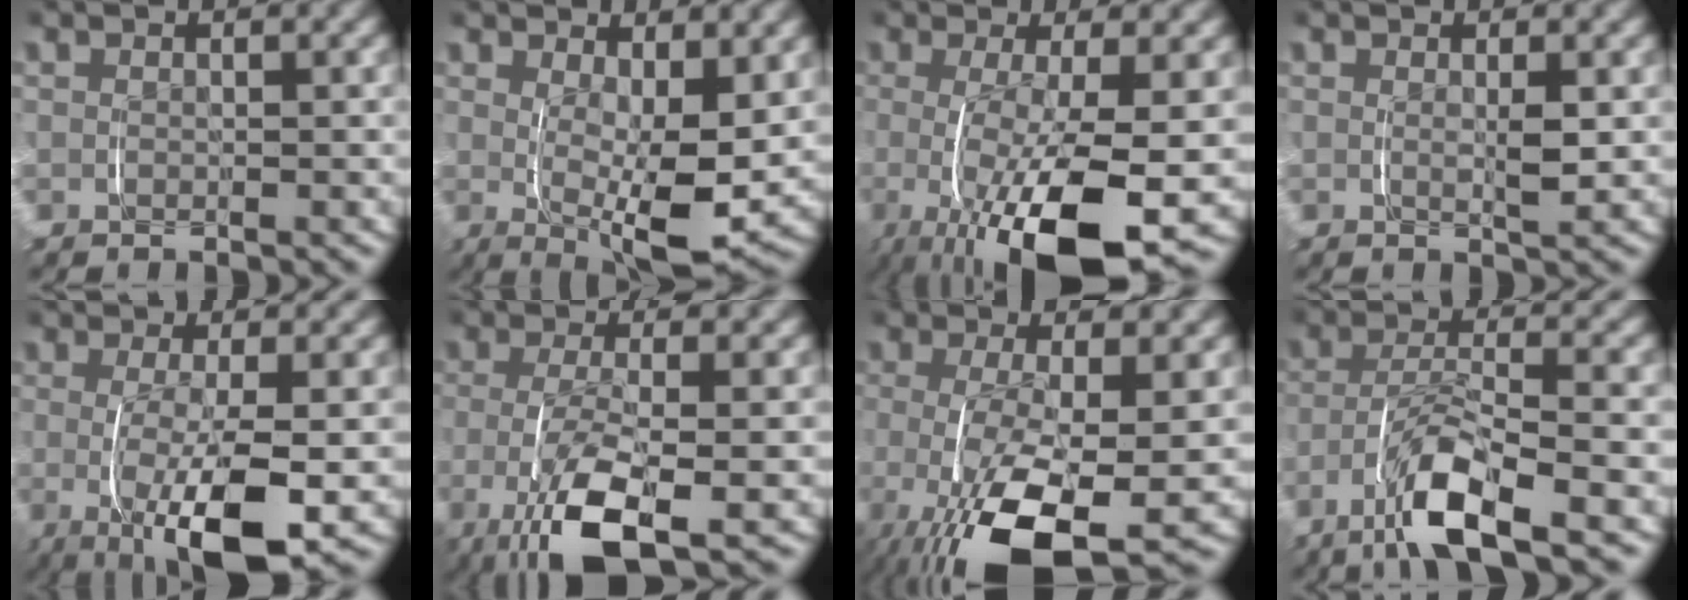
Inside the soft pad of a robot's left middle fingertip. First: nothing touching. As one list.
[{"total": 7.4, "force": [0.0, 2.7, 6.9], "torque": [-0.112, -0.029, 0.007]}, {"total": 11.4, "force": [-1.9, 4.1, 10.5], "torque": [-0.176, -0.014, -0.020]}, {"total": 1.4, "force": [0.3, 0.1, 1.4], "torque": [-0.025, -0.009, 0.009]}, {"total": 8.0, "force": [-1.2, 2.2, 7.6], "torque": [-0.123, -0.009, -0.015]}, {"total": 6.6, "force": [-1.8, 2.1, 6.0], "torque": [-0.119, -0.012, -0.025]}, {"total": 7.5, "force": [-1.8, 2.4, 6.9], "torque": [-0.136, -0.022, -0.020]}, {"total": 5.0, "force": [-2.5, 1.0, 4.2], "torque": [-0.077, 0.002, -0.047]}]